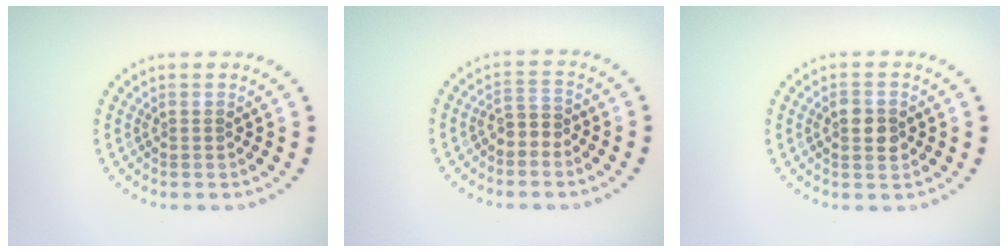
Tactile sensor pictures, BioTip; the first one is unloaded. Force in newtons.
{"total": 1.7, "press": 1.5, "slide": 0.8}
{"total": 2.0, "press": 2.0, "slide": 0.1}